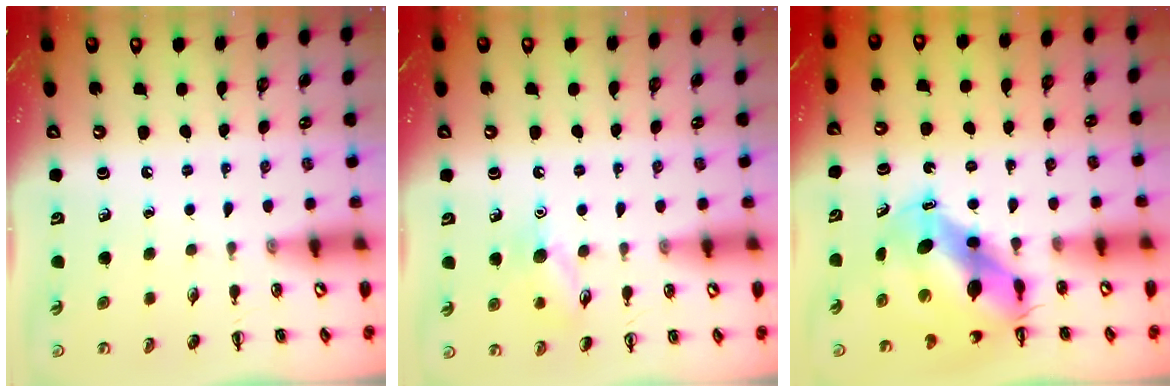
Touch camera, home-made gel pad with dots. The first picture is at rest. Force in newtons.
{"total": 8.7, "press": 8.5, "slide": 1.4}
{"total": 10.0, "press": 9.7, "slide": 2.7}